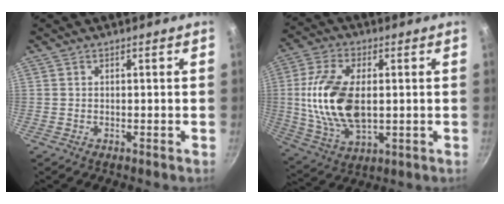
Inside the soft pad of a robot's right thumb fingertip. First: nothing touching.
{"total": 16.4, "force": [0.8, 9.1, 13.6], "torque": [-0.260, 0.002, 0.018]}